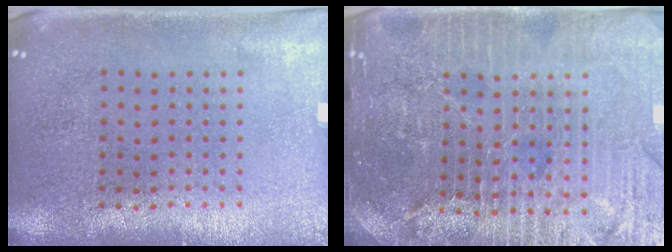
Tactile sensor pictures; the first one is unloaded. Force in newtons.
{"total": 5.0, "press": 4.6, "slide": 1.9}